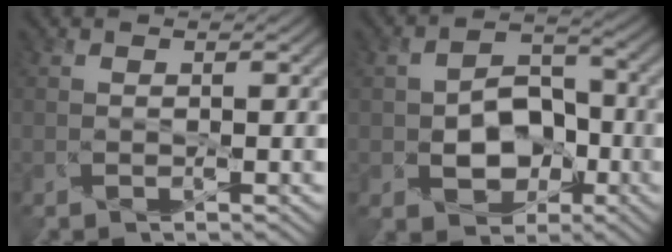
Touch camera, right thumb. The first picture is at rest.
{"total": 6.3, "force": [-1.4, 5.1, 3.5], "torque": [-0.052, -0.003, -0.020]}